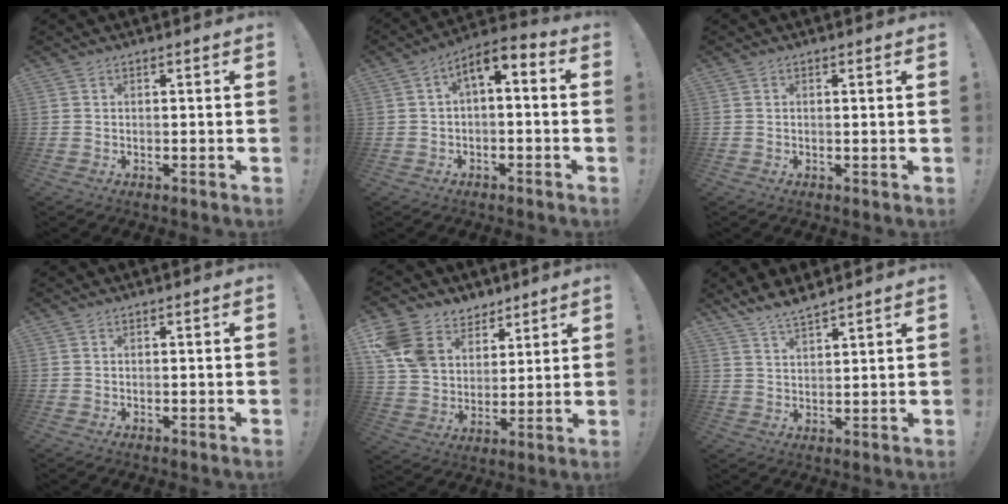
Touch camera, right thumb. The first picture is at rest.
{"total": 4.8, "force": [0.5, 2.1, 4.3], "torque": [-0.071, -0.004, 0.010]}
{"total": 0.5, "force": [0.2, -0.1, 0.5], "torque": [0.006, -0.007, 0.000]}
{"total": 0.0}
{"total": 14.1, "force": [7.2, 10.8, 5.3], "torque": [-0.094, -0.034, 0.146]}
{"total": 5.9, "force": [5.4, 0.6, 2.3], "torque": [-0.046, -0.032, 0.101]}